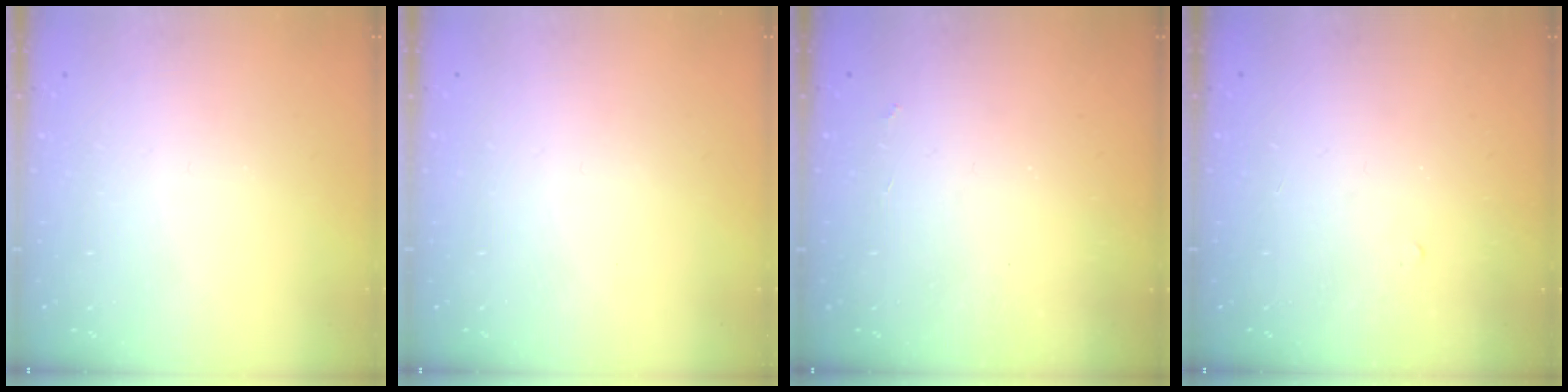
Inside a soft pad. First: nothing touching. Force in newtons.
{"total": 0.0}
{"total": 2.5, "press": 2.4, "slide": 0.4}
{"total": 4.6, "press": 4.5, "slide": 0.6}